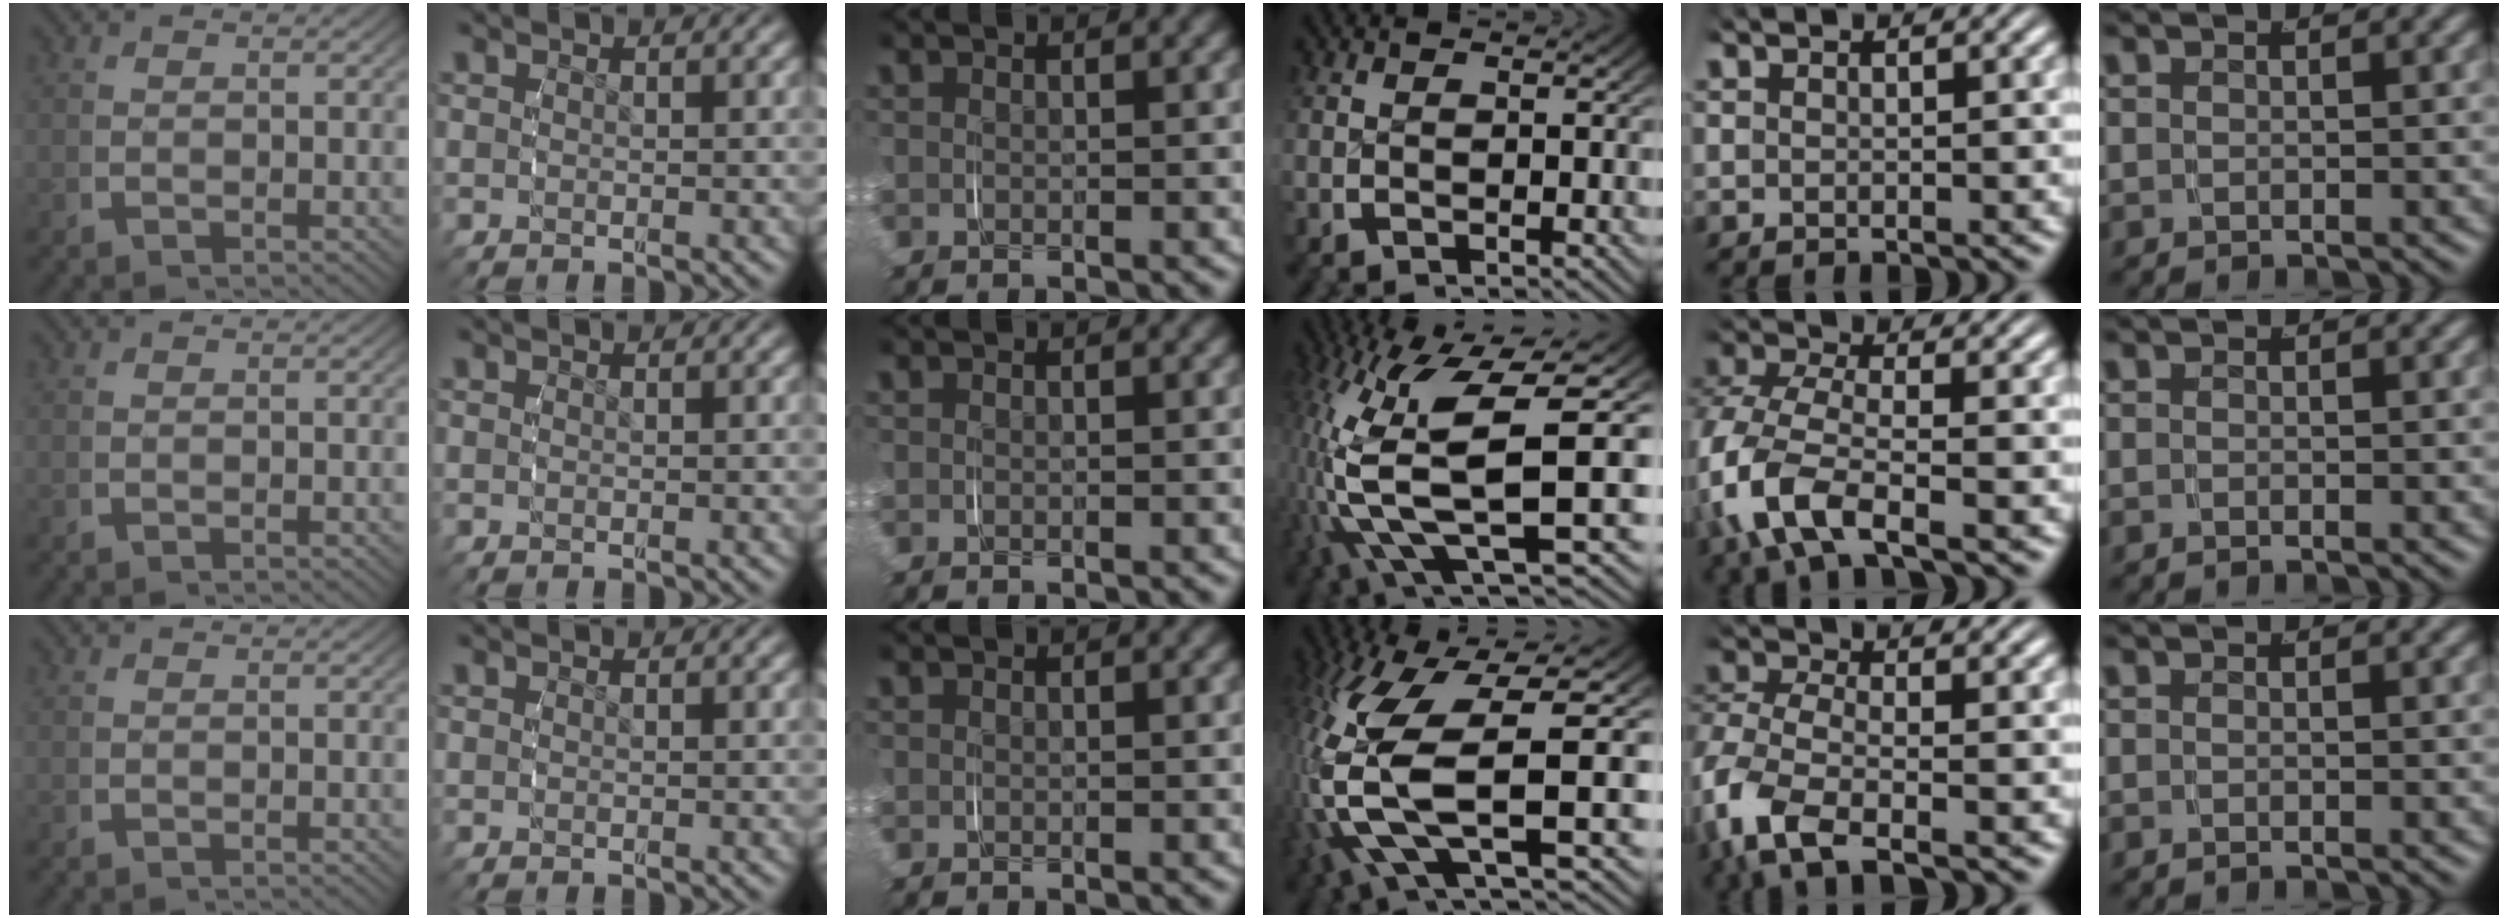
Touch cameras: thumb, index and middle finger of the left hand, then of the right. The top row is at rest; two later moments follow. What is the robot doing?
{"motion": "grasp_and_lifting", "object": "shoes"}